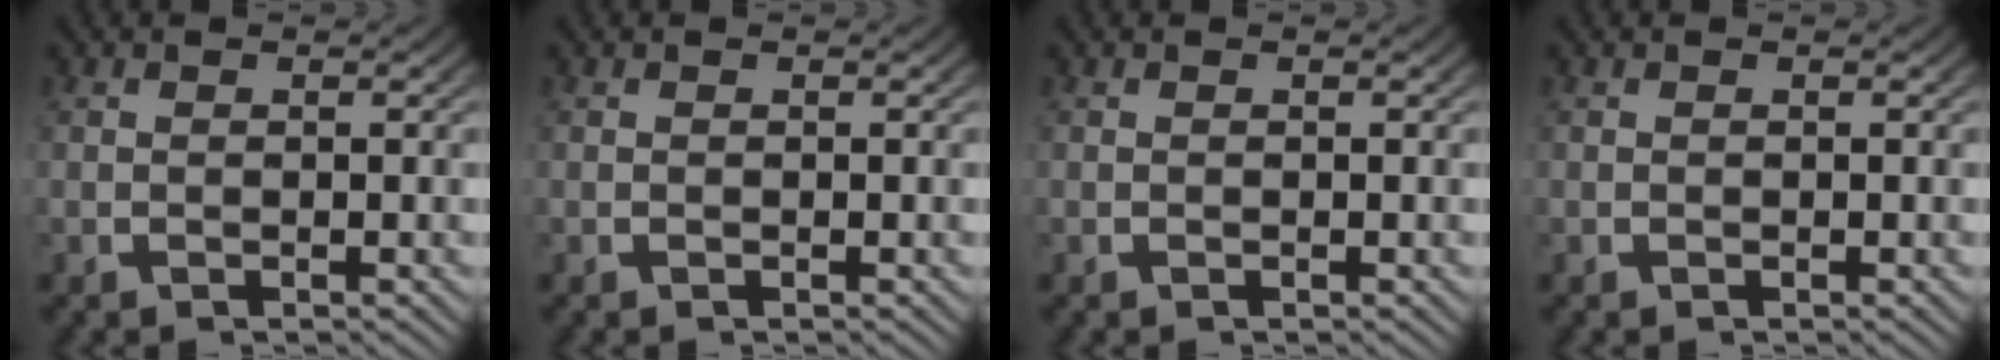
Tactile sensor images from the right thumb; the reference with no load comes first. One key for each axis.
{"total": 0.0}
{"total": 0.0}
{"total": 0.0}